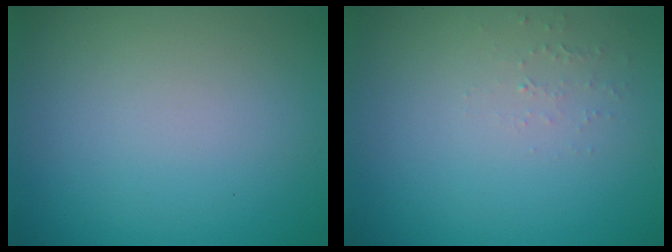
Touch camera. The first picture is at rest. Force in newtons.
{"total": 0.8, "press": 0.8, "slide": 0.3}